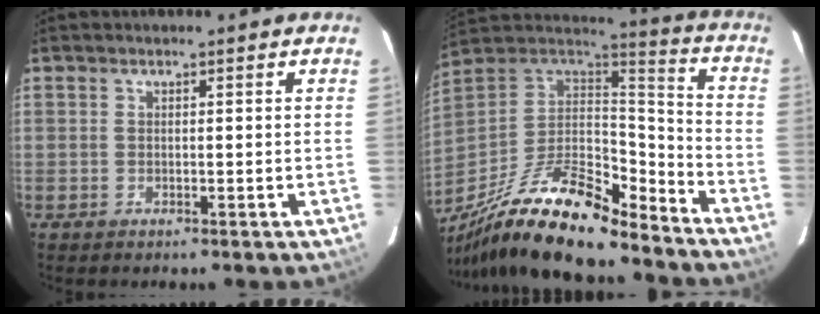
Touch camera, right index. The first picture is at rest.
{"total": 25.3, "force": [-18.7, 7.1, 15.4], "torque": [-0.294, -0.039, -0.325]}